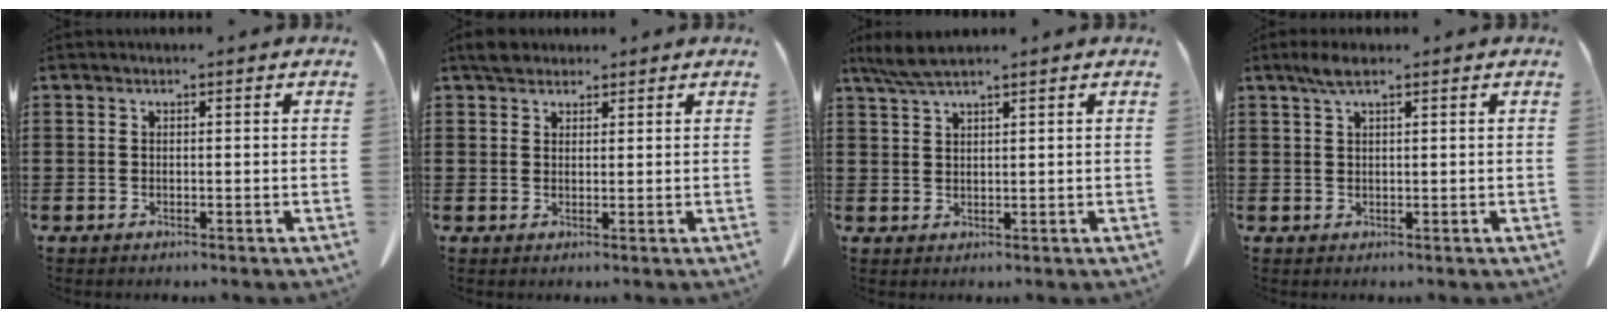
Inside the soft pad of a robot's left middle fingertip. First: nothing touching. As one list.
[{"total": 2.7, "force": [2.2, 1.3, 0.9], "torque": [-0.016, 0.004, 0.042]}, {"total": 3.7, "force": [2.9, 0.3, 2.3], "torque": [-0.052, -0.001, 0.055]}, {"total": 2.7, "force": [1.5, 0.6, 2.2], "torque": [-0.046, 0.004, 0.027]}]